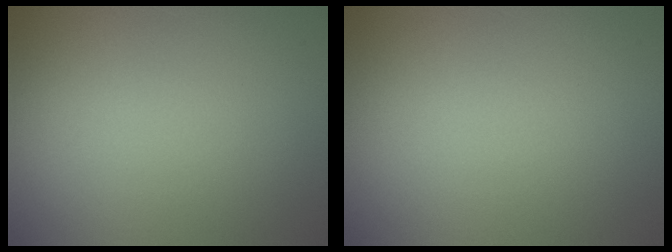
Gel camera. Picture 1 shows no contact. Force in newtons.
{"total": 0.0}